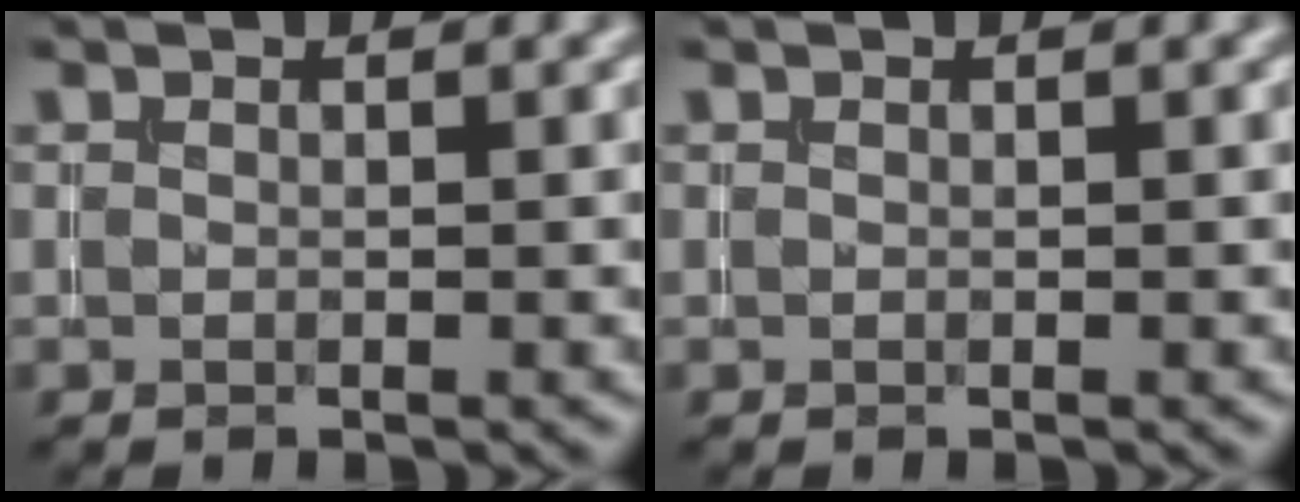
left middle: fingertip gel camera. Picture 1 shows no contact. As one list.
[{"total": 0.0}]